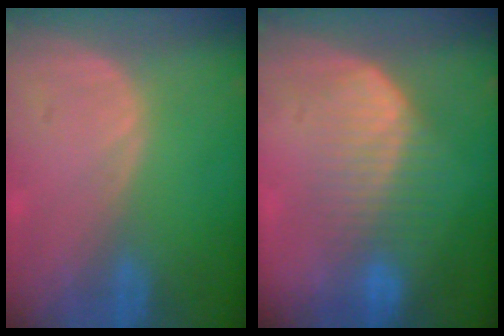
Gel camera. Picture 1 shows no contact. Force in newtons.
{"total": 6.7, "press": 6.6, "slide": 1.4}